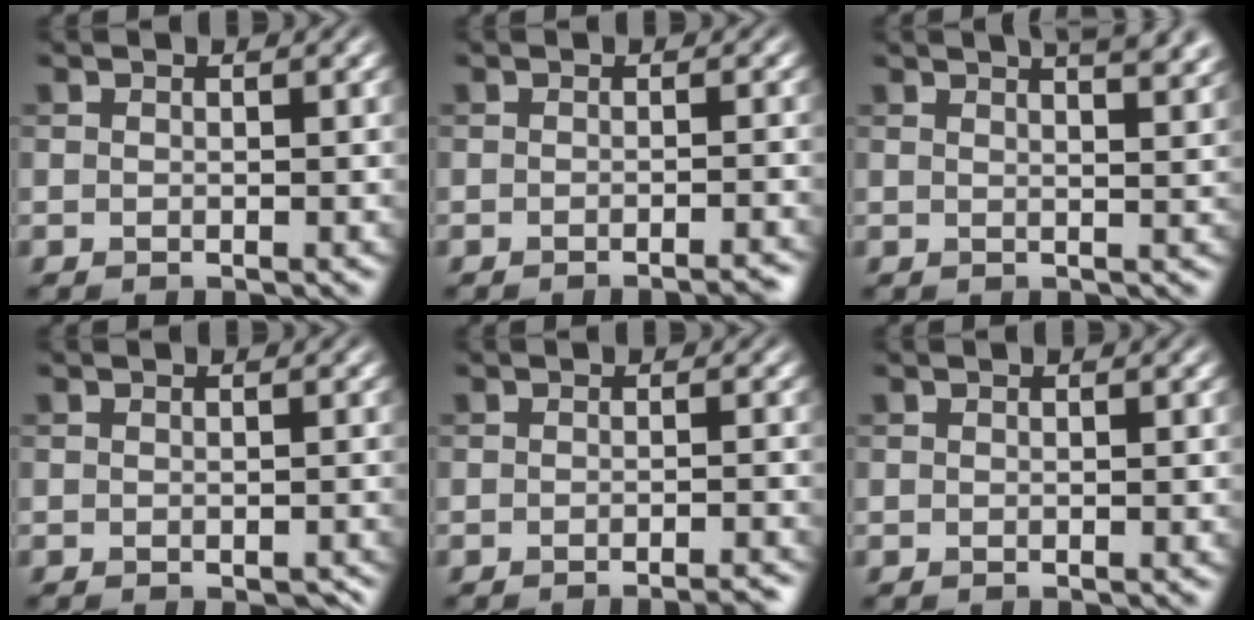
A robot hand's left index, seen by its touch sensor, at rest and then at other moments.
{"total": 2.3, "force": [-1.6, 0.5, 1.5], "torque": [-0.007, 0.004, -0.026]}
{"total": 8.2, "force": [5.3, 3.3, 5.3], "torque": [-0.018, 0.047, 0.034]}
{"total": 1.4, "force": [-0.8, 0.3, 1.1], "torque": [-0.011, -0.002, -0.006]}
{"total": 2.7, "force": [-2.0, 0.5, 1.7], "torque": [-0.011, 0.007, -0.032]}
{"total": 0.0}